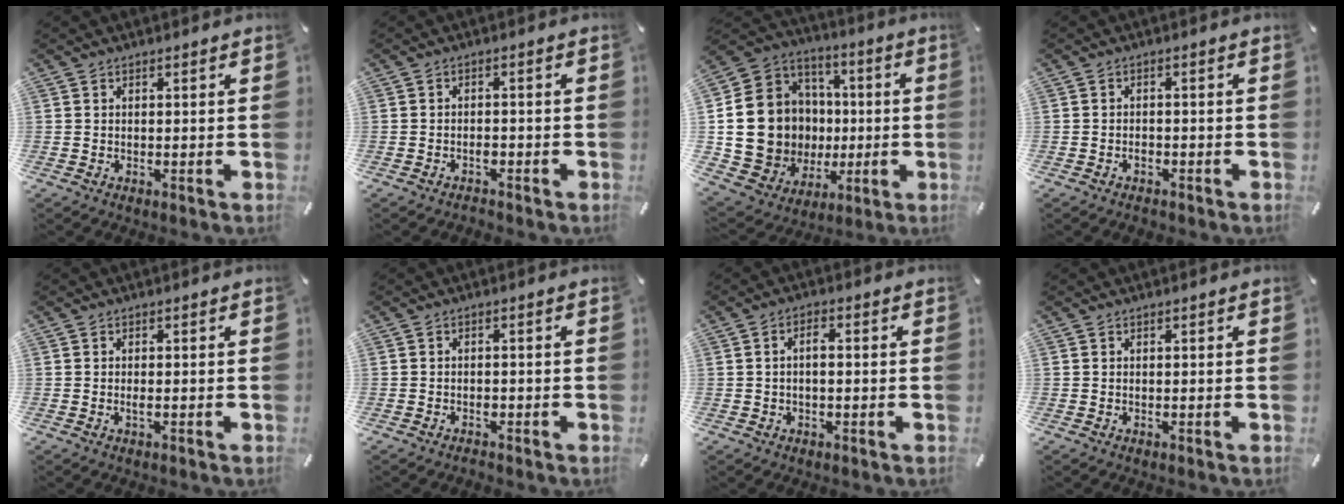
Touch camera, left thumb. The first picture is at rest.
{"total": 2.1, "force": [-1.4, 1.1, 1.1], "torque": [-0.022, 0.004, -0.027]}
{"total": 19.8, "force": [-0.2, 18.1, 8.2], "torque": [-0.178, -0.015, 0.035]}
{"total": 1.7, "force": [-1.1, 0.9, 0.8], "torque": [-0.018, 0.003, -0.023]}
{"total": 1.0, "force": [-0.3, 0.1, 0.9], "torque": [-0.018, -0.005, -0.004]}
{"total": 1.4, "force": [-0.9, 0.8, 0.7], "torque": [-0.015, 0.002, -0.019]}
{"total": 2.7, "force": [-0.2, 1.4, 2.3], "torque": [-0.045, 0.008, -0.004]}
{"total": 0.0}